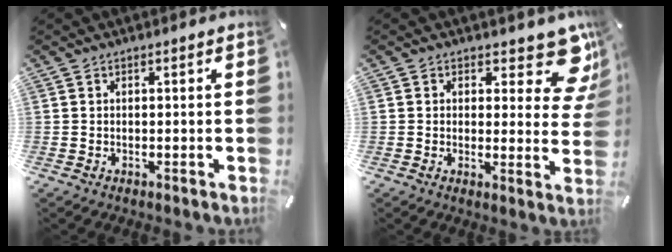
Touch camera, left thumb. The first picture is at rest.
{"total": 9.7, "force": [6.1, 4.6, 6.0], "torque": [-0.048, -0.050, 0.104]}